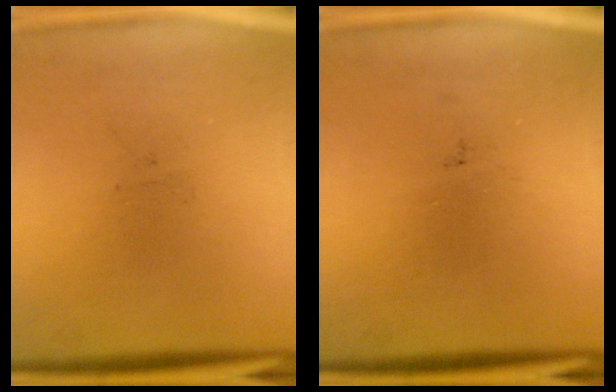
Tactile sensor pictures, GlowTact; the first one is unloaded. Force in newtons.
{"total": 0.0}